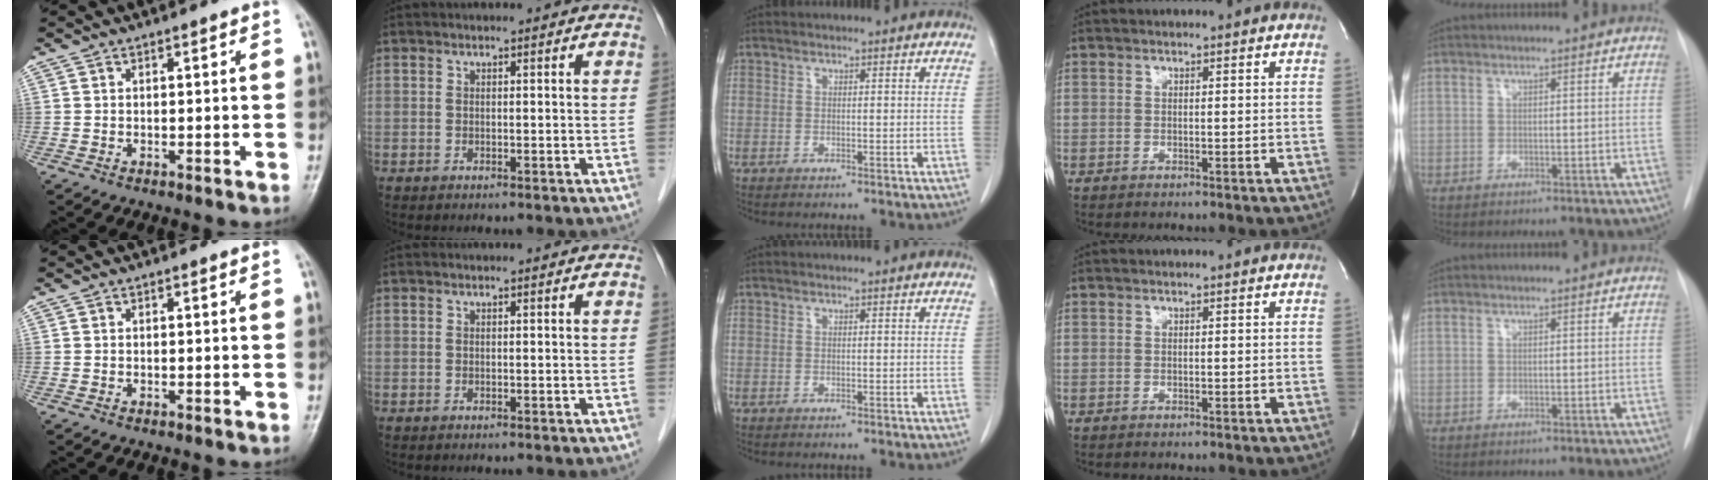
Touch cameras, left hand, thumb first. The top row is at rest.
{}